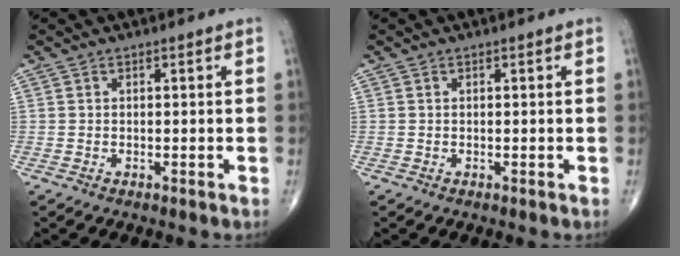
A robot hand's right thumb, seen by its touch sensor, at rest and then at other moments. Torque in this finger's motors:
{"motor_torque": [0.08, 0.07, -0.10, -0.08, 0.01]}